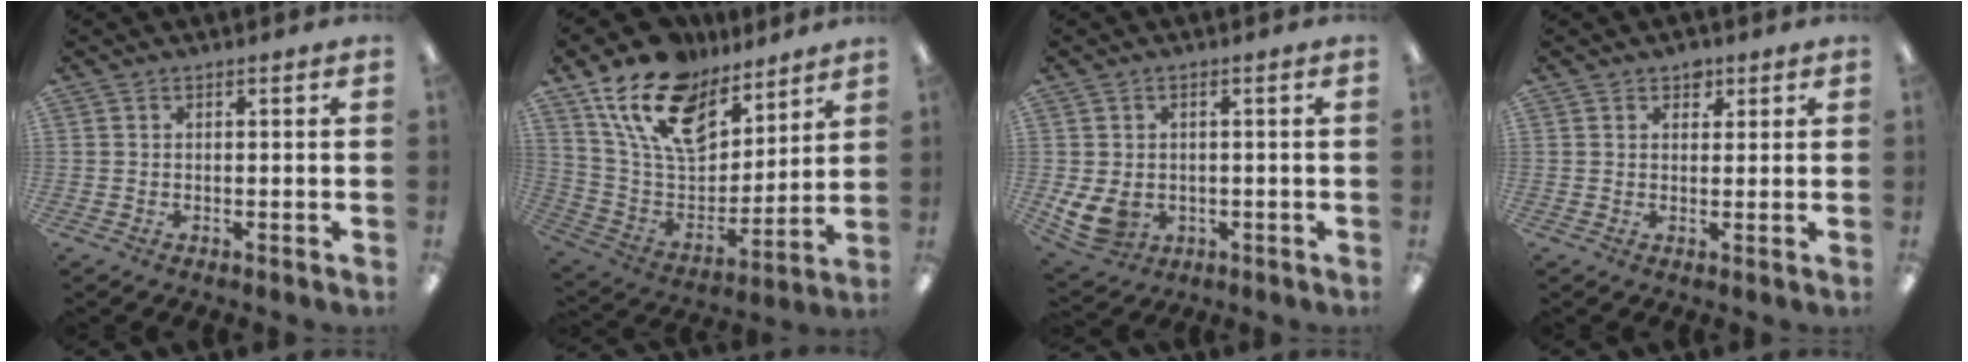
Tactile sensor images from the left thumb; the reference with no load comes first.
{"total": 19.2, "force": [12.3, 10.9, 10.0], "torque": [-0.195, -0.058, 0.226]}
{"total": 6.3, "force": [-0.8, 5.0, 3.8], "torque": [-0.097, 0.003, -0.012]}
{"total": 2.8, "force": [1.9, 1.9, 0.8], "torque": [0.005, -0.006, 0.030]}